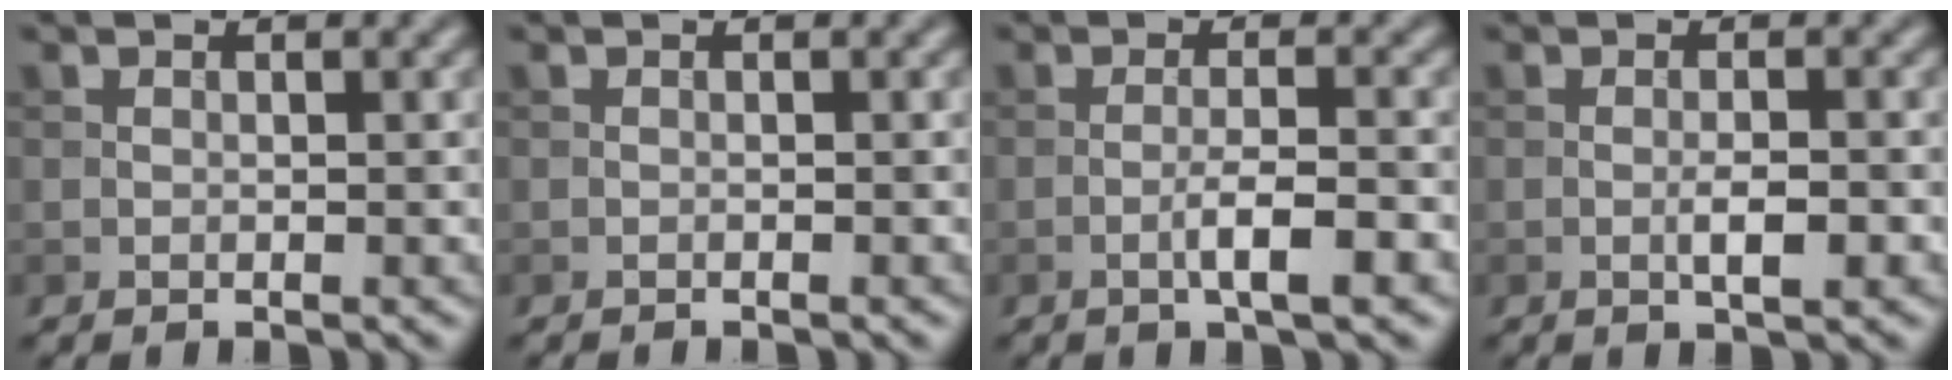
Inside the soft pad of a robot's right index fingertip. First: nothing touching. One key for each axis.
{"total": 0.6, "fx": -0.6, "fy": 0.1, "fz": 0.2, "tx": 0.002, "ty": 0.000, "tz": -0.011}
{"total": 3.2, "fx": -1.3, "fy": 0.4, "fz": 2.9, "tx": -0.051, "ty": 0.006, "tz": -0.025}
{"total": 2.2, "fx": -0.7, "fy": 0.4, "fz": 2.0, "tx": -0.035, "ty": 0.000, "tz": -0.012}